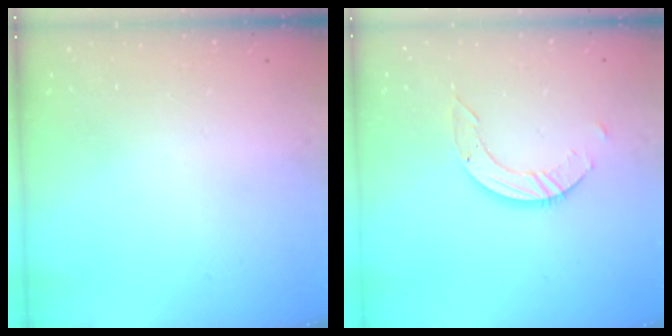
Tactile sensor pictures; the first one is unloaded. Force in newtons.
{"total": 5.8, "press": 5.8, "slide": 0.1}